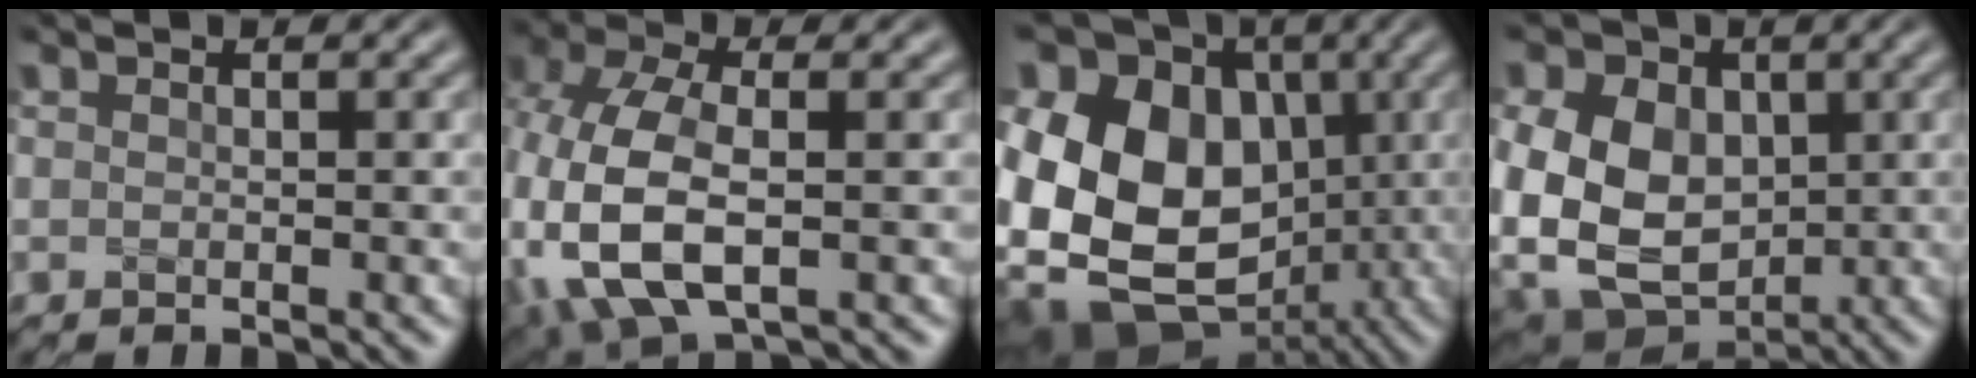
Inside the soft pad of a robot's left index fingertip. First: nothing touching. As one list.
[{"total": 10.4, "force": [-1.7, 6.4, 8.1], "torque": [-0.211, -0.021, -0.024]}, {"total": 19.8, "force": [-1.0, 16.4, 11.0], "torque": [-0.224, 0.012, -0.044]}, {"total": 15.5, "force": [0.9, 12.7, 8.8], "torque": [-0.213, 0.005, 0.008]}]